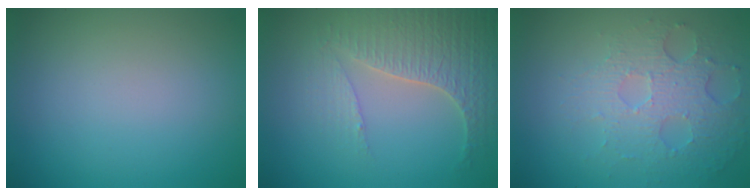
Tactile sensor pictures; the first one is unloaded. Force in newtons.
{"total": 3.9, "press": 3.8, "slide": 0.7}
{"total": 5.0, "press": 3.5, "slide": 3.7}